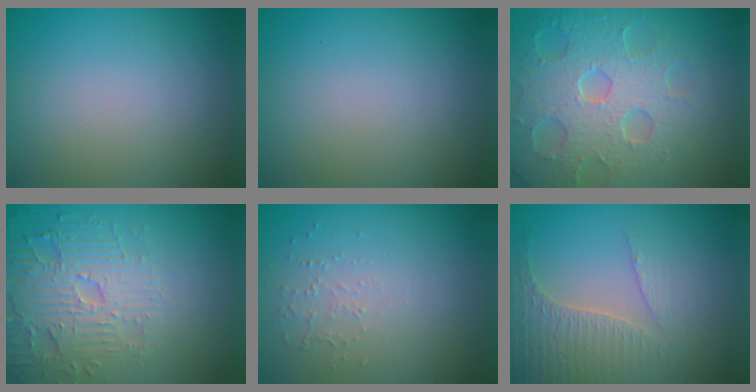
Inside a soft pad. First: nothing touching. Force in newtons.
{"total": 0.0}
{"total": 8.1, "press": 5.8, "slide": 5.8}
{"total": 4.6, "press": 4.4, "slide": 1.2}
{"total": 0.8, "press": 0.5, "slide": 0.6}
{"total": 3.3, "press": 3.0, "slide": 1.6}